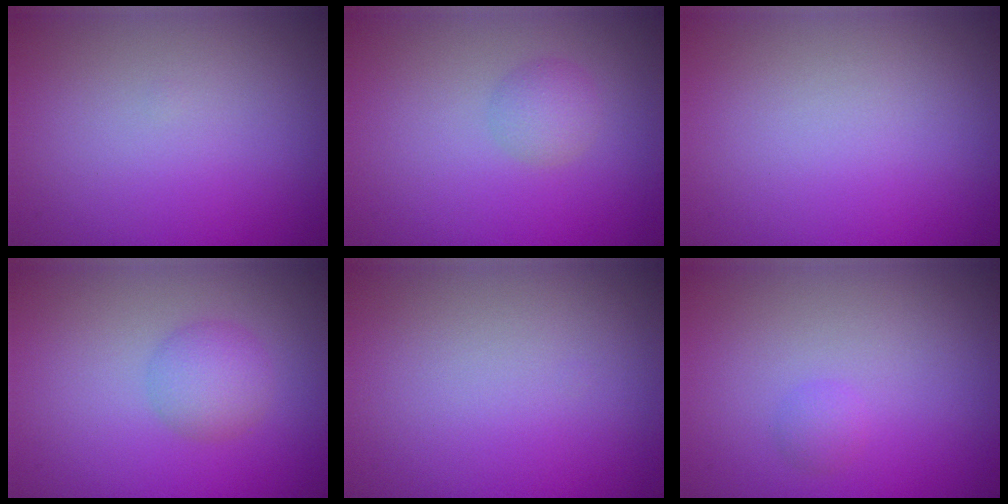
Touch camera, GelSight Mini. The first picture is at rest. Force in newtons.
{"total": 1.7, "press": 1.7, "slide": 0.0}
{"total": 0.0}
{"total": 2.5, "press": 2.4, "slide": 0.2}
{"total": 0.0}
{"total": 0.9, "press": 0.9, "slide": 0.0}